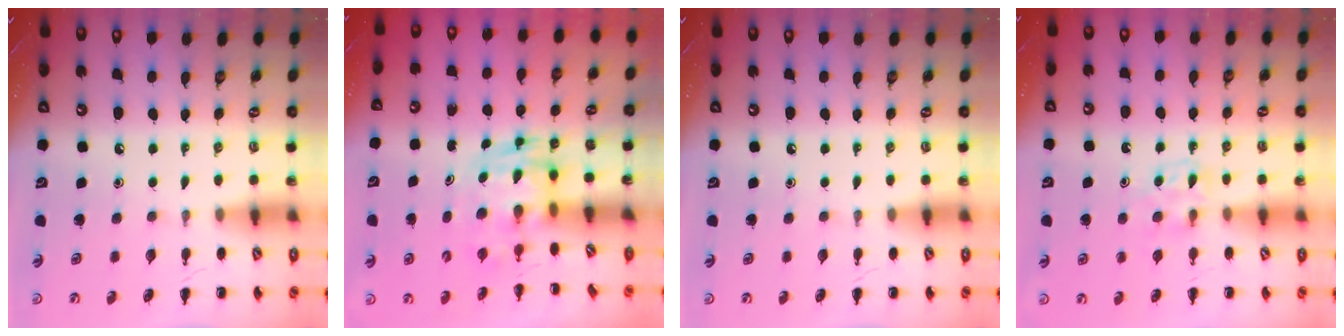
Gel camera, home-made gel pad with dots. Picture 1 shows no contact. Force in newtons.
{"total": 3.4, "press": 3.4, "slide": 0.6}
{"total": 0.0}
{"total": 3.6, "press": 3.3, "slide": 1.3}